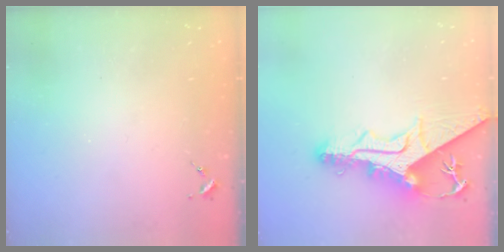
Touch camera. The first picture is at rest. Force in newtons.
{"total": 17.8, "press": 17.7, "slide": 1.8}